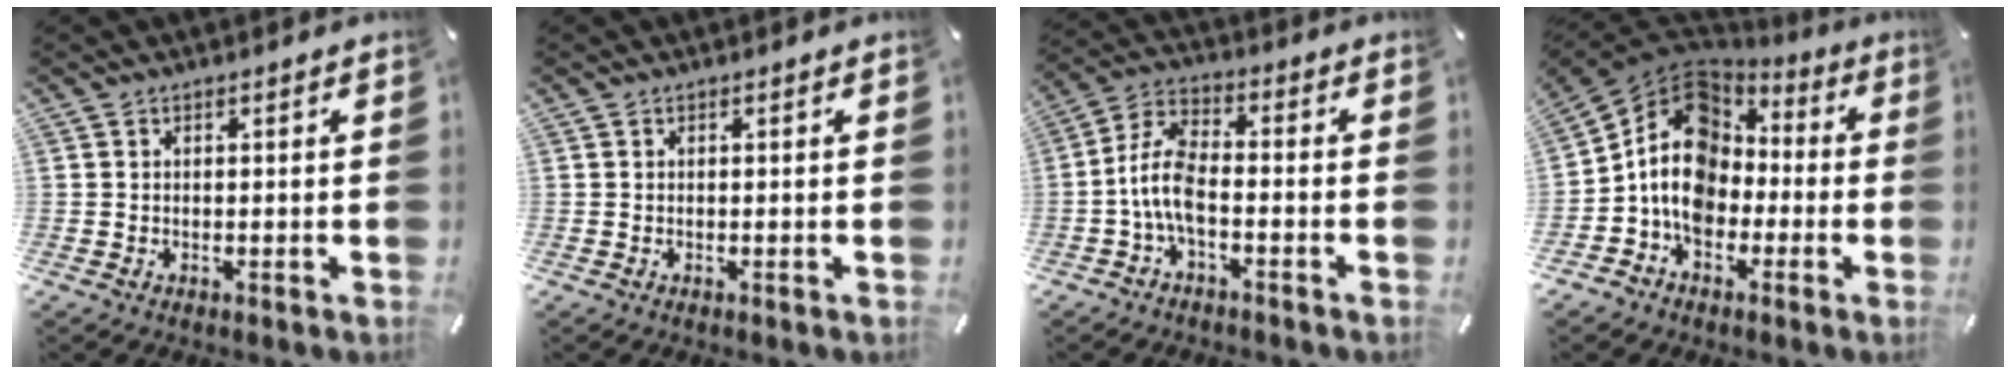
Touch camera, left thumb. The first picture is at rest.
{"total": 0.0}
{"total": 8.5, "force": [-2.8, 3.9, 7.0], "torque": [-0.156, 0.001, -0.053]}
{"total": 14.4, "force": [-1.5, 11.9, 7.9], "torque": [-0.161, 0.018, -0.027]}